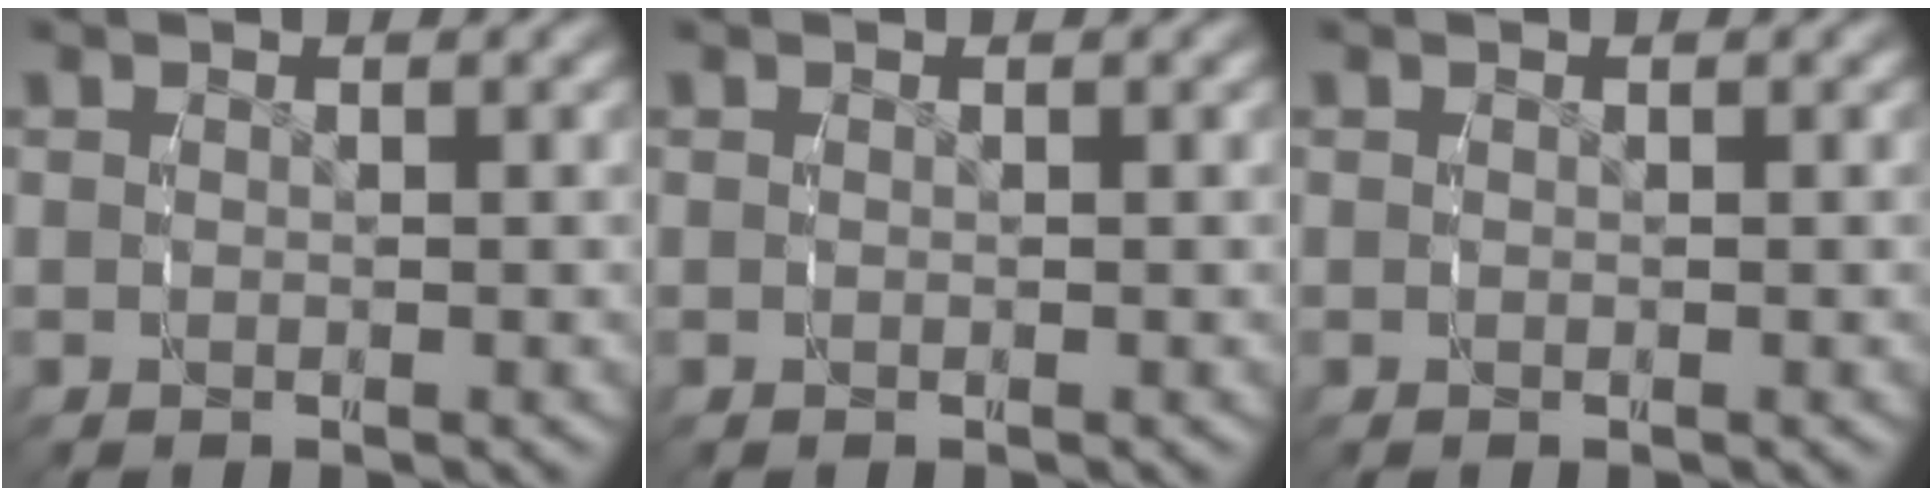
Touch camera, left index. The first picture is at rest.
{"total": 0.0}
{"total": 0.0}